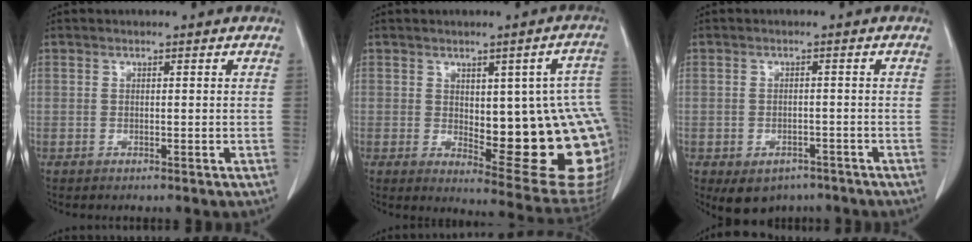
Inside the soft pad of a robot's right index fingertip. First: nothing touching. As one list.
[{"total": 19.8, "force": [-1.1, 5.5, 19.0], "torque": [-0.161, 0.008, 0.009]}, {"total": 5.9, "force": [-4.1, 3.8, 2.0], "torque": [-0.025, 0.005, -0.051]}]